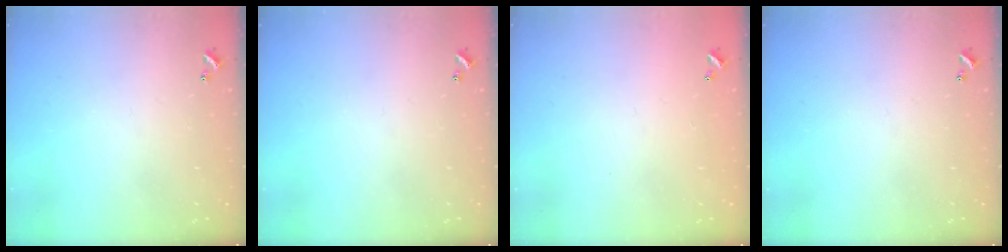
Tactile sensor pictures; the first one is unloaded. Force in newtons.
{"total": 0.0}
{"total": 2.9, "press": 2.9, "slide": 0.1}
{"total": 0.0}